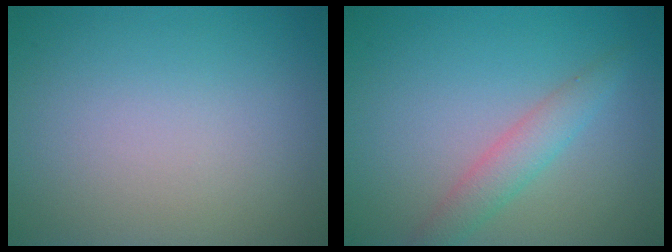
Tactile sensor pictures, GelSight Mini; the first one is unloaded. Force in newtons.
{"total": 2.7, "press": 2.7, "slide": 0.1}